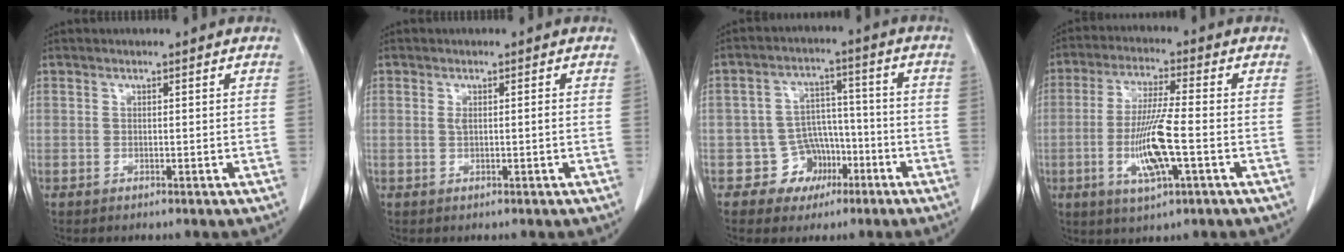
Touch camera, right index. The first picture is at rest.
{"total": 0.7, "force": [0.0, -0.1, 0.7], "torque": [-0.015, 0.001, 0.002]}
{"total": 6.7, "force": [-2.9, 6.0, 0.6], "torque": [0.011, 0.019, -0.036]}
{"total": 10.1, "force": [-2.4, 0.8, 9.7], "torque": [-0.194, -0.008, -0.046]}